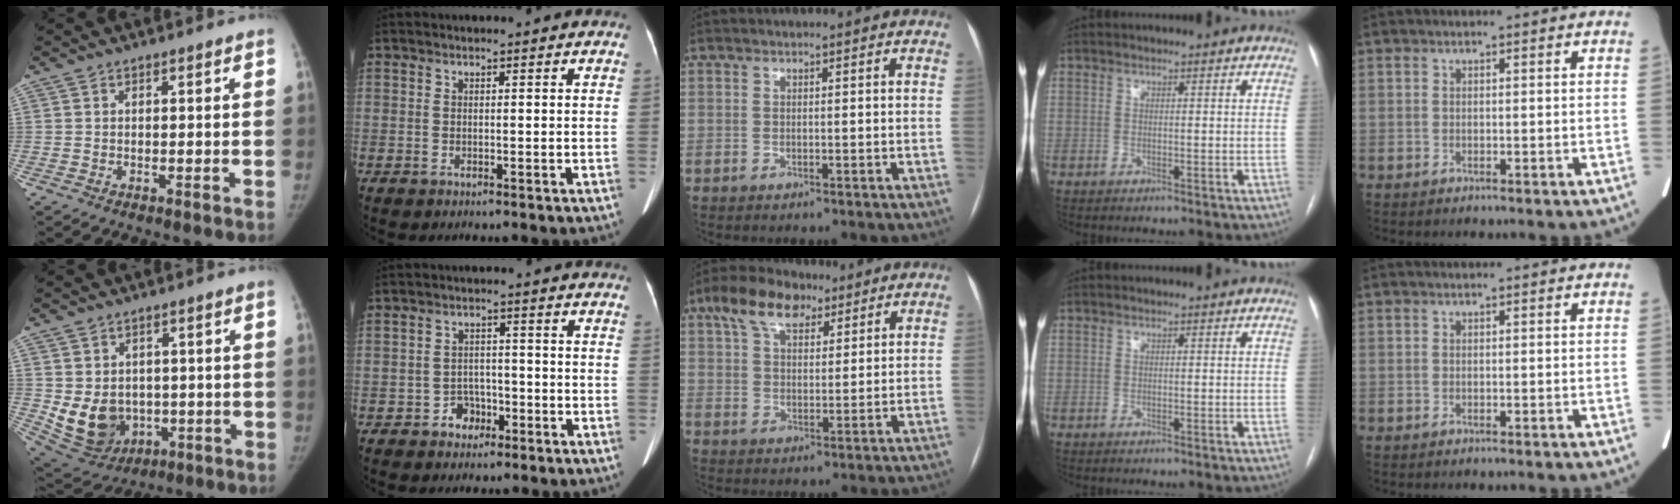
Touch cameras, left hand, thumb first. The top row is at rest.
{"thumb": {"total": 11.6, "force": [-1.3, 9.5, 6.5], "torque": [-0.086, -0.003, 0.008]}, "index": {"total": 3.2, "force": [-1.9, 2.4, 1.0], "torque": [-0.012, 0.011, -0.030]}, "middle": {"total": 9.6, "force": [6.0, 4.9, 5.6], "torque": [-0.108, 0.030, 0.107]}}